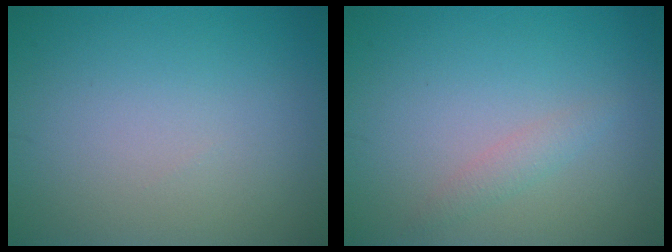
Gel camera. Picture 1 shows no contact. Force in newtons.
{"total": 1.2, "press": 1.2, "slide": 0.0}